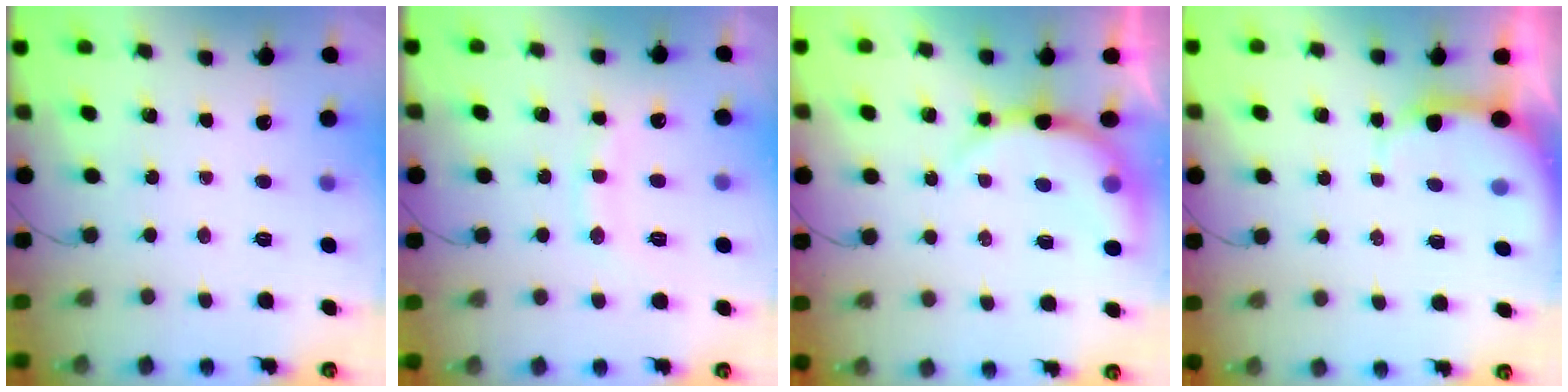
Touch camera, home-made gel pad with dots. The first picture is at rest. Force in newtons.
{"total": 10.1, "press": 10.0, "slide": 1.0}
{"total": 9.0, "press": 8.9, "slide": 1.2}
{"total": 4.8, "press": 4.7, "slide": 0.8}